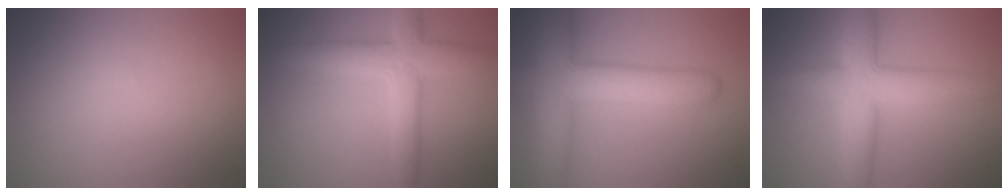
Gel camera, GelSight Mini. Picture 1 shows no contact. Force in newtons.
{"total": 4.9, "press": 4.9, "slide": 0.4}
{"total": 8.0, "press": 8.0, "slide": 0.6}
{"total": 6.7, "press": 6.7, "slide": 0.2}